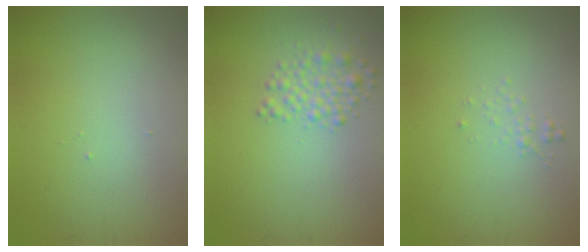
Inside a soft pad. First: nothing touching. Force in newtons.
{"total": 2.3, "press": 2.3, "slide": 0.1}
{"total": 0.6, "press": 0.6, "slide": 0.1}